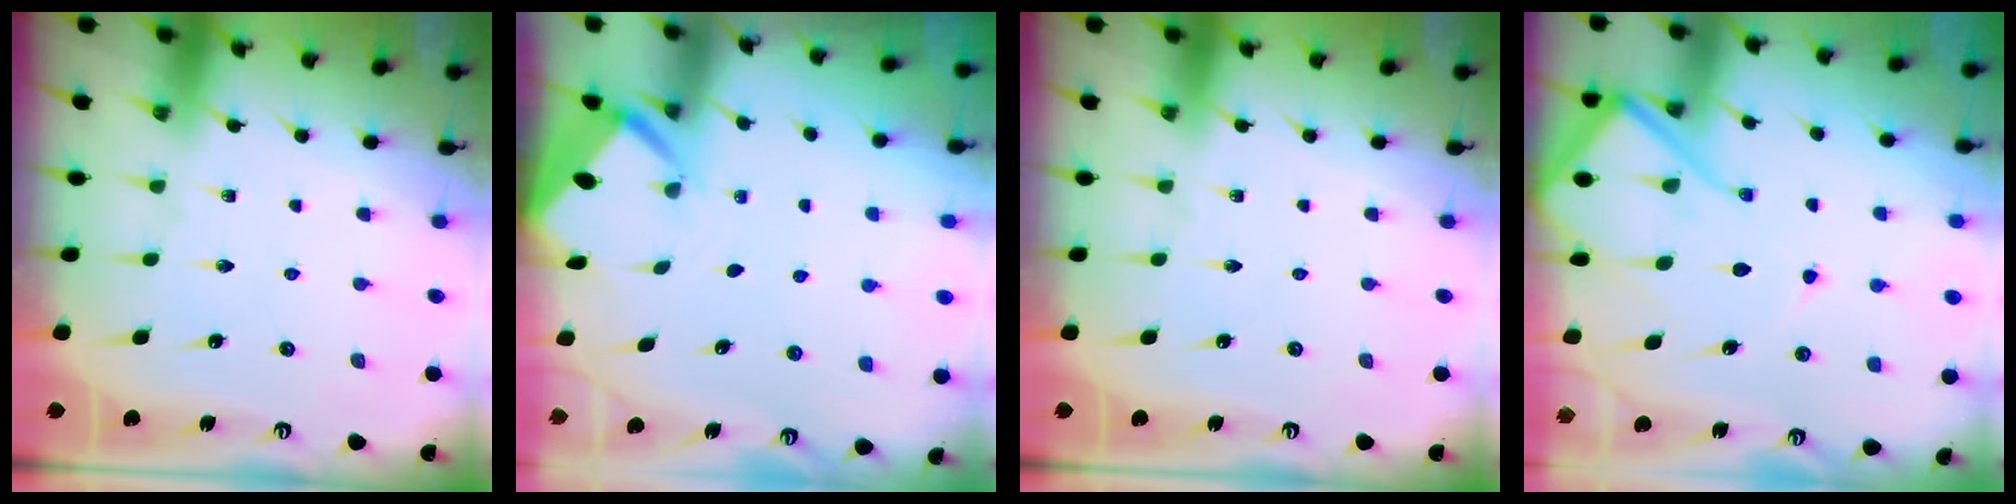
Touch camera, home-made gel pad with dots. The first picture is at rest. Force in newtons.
{"total": 2.3, "press": 2.3, "slide": 0.1}
{"total": 0.0}
{"total": 14.6, "press": 14.5, "slide": 1.4}